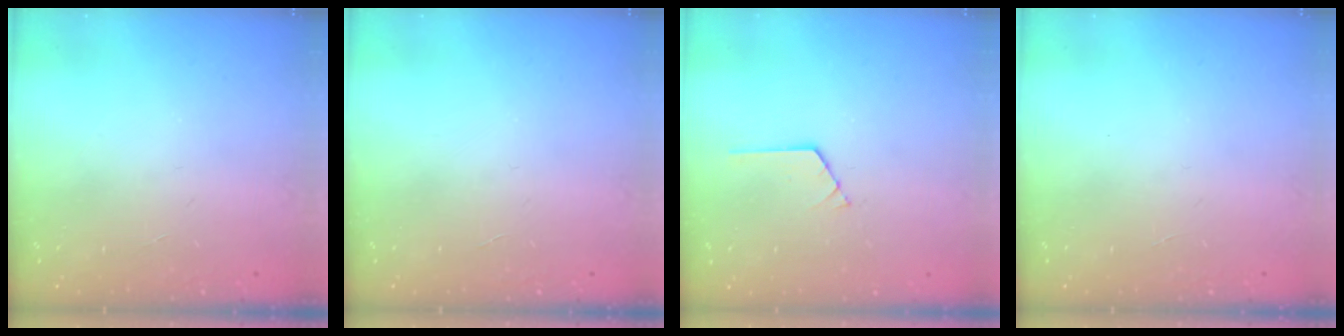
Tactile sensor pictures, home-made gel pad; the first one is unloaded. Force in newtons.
{"total": 0.0}
{"total": 0.7, "press": 0.7, "slide": 0.1}
{"total": 0.0}